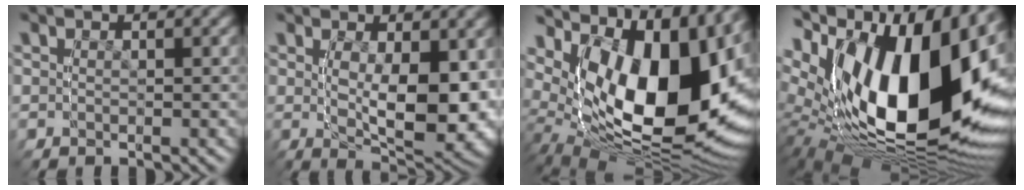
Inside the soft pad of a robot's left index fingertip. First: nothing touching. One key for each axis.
{"total": 8.2, "fx": 0.0, "fy": 3.6, "fz": 7.4, "tx": -0.127, "ty": -0.030, "tz": 0.007}
{"total": 20.6, "fx": -0.4, "fy": 12.4, "fz": 16.4, "tx": -0.303, "ty": -0.045, "tz": 0.011}
{"total": 25.2, "fx": -2.3, "fy": 14.6, "fz": 20.4, "tx": -0.369, "ty": -0.040, "tz": -0.016}